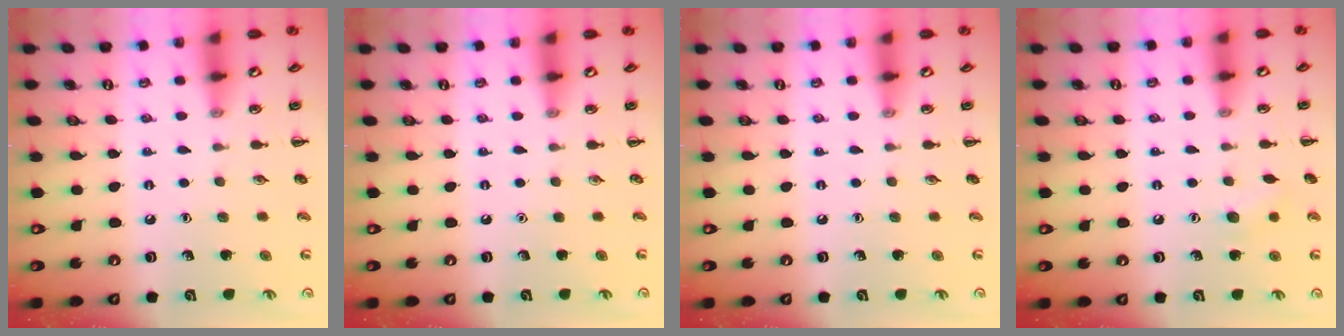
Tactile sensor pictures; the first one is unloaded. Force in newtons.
{"total": 0.0}
{"total": 0.0}
{"total": 7.2, "press": 7.0, "slide": 1.6}